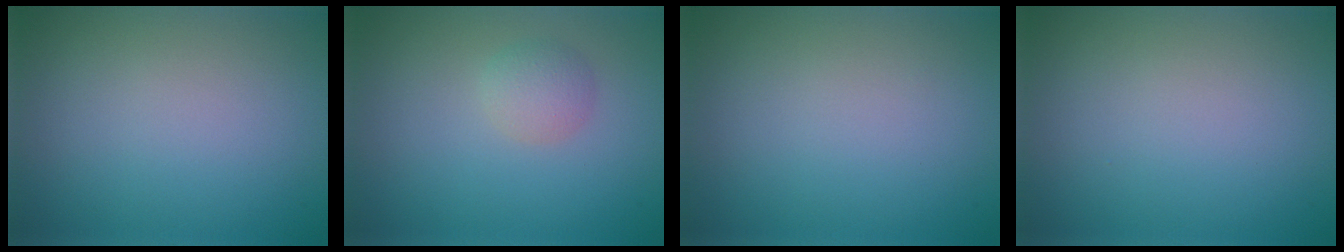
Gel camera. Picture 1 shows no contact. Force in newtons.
{"total": 1.9, "press": 1.9, "slide": 0.1}
{"total": 0.0}
{"total": 0.0}